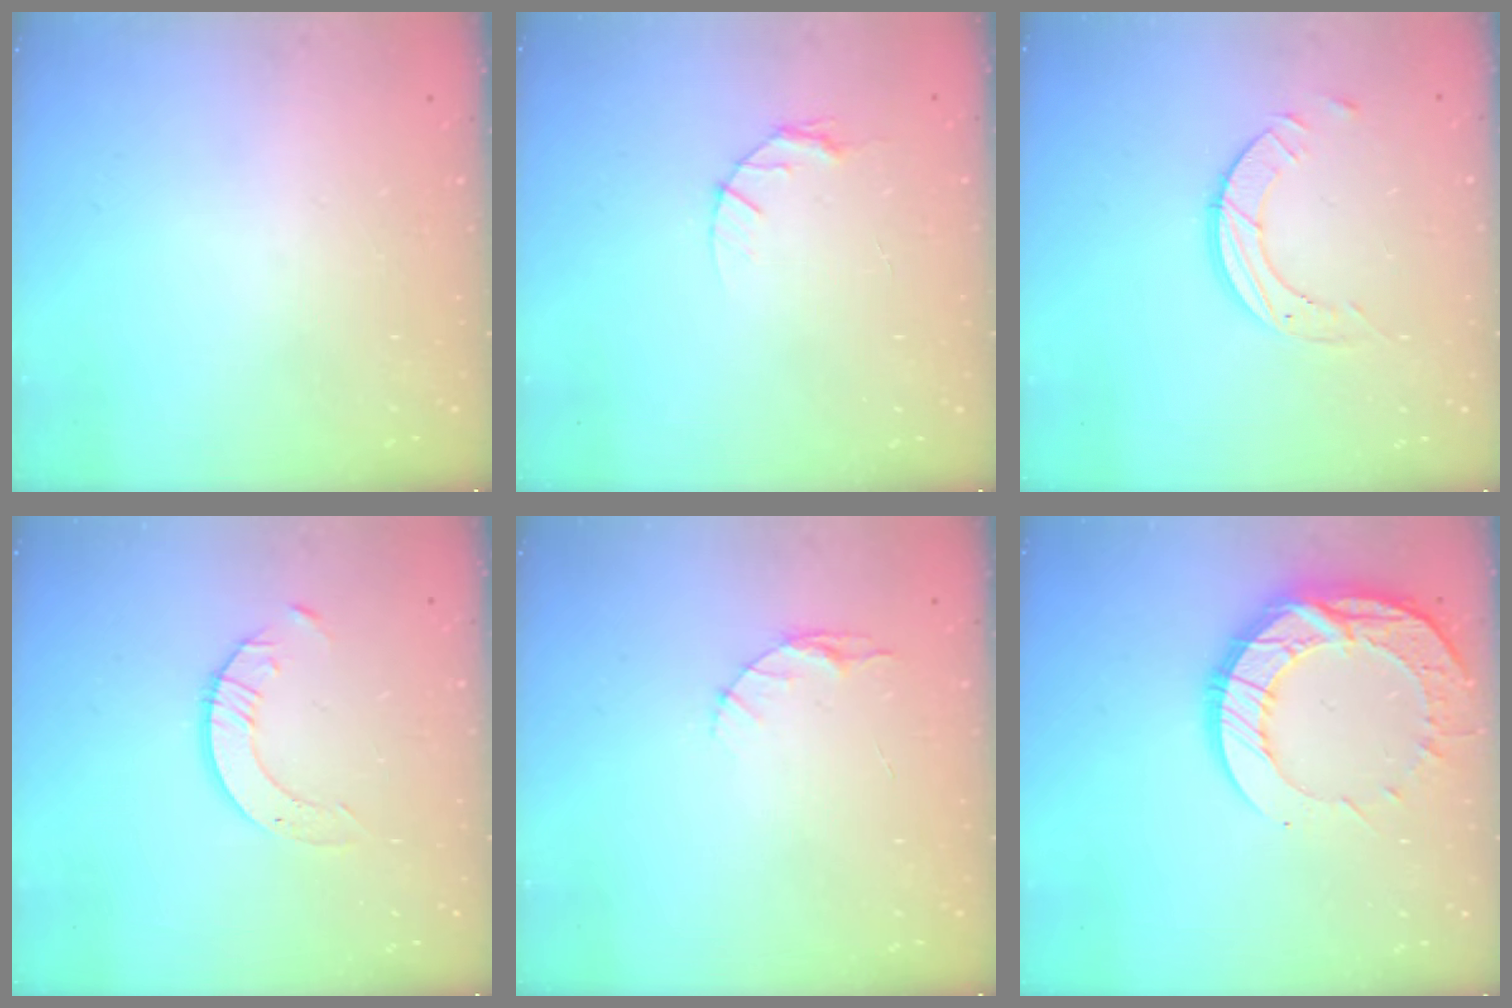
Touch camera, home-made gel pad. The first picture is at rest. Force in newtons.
{"total": 3.9, "press": 3.9, "slide": 0.5}
{"total": 7.1, "press": 7.1, "slide": 0.7}
{"total": 3.4, "press": 3.4, "slide": 0.3}
{"total": 3.3, "press": 3.3, "slide": 0.4}
{"total": 14.6, "press": 14.6, "slide": 1.2}